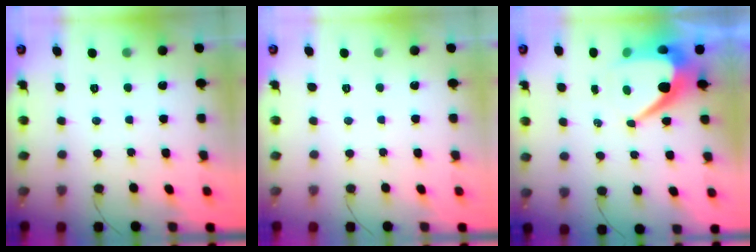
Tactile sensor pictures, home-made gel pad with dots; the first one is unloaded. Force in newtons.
{"total": 0.0}
{"total": 11.7, "press": 11.6, "slide": 0.7}